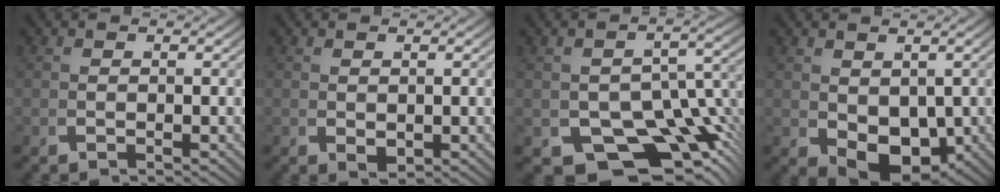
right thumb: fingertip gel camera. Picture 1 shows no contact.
{"total": 1.1, "force": [0.2, 0.8, 0.8], "torque": [-0.019, -0.011, 0.018]}
{"total": 11.9, "force": [-6.3, 7.4, 6.8], "torque": [-0.121, -0.067, -0.065]}
{"total": 5.5, "force": [-0.4, 3.7, 4.1], "torque": [-0.076, -0.036, 0.022]}